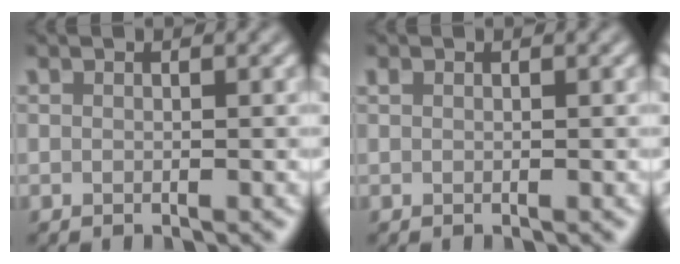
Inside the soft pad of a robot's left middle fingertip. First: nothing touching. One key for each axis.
{"total": 0.0}